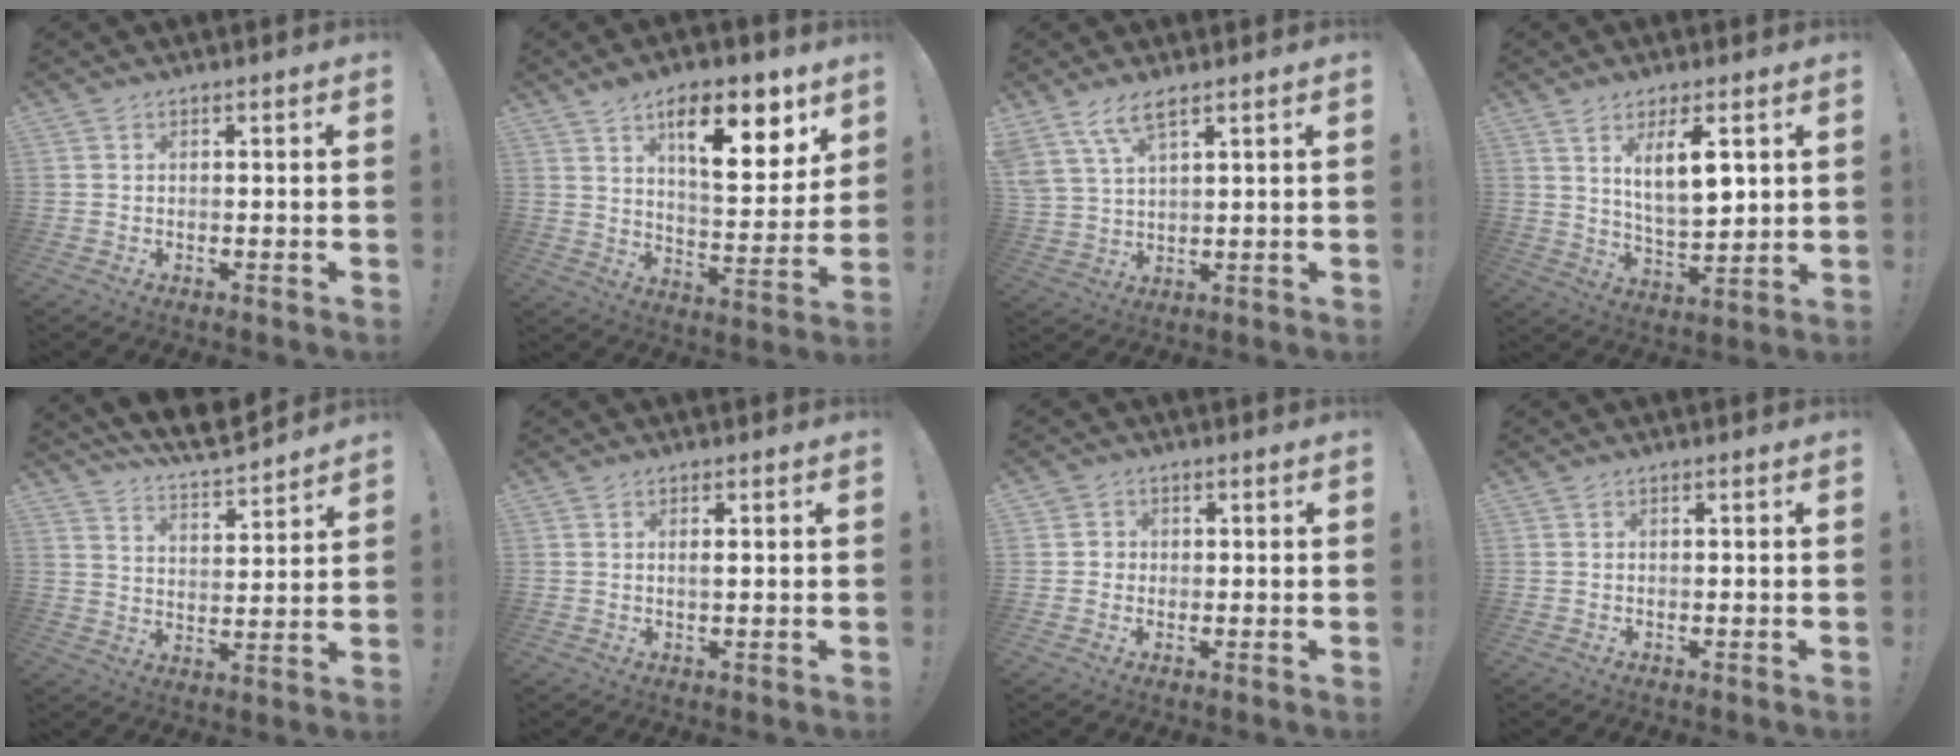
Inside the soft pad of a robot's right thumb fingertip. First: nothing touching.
{"total": 17.1, "force": [9.5, 6.6, 12.5], "torque": [-0.168, -0.051, 0.151]}
{"total": 7.0, "force": [5.0, 1.9, 4.5], "torque": [-0.100, -0.017, 0.099]}
{"total": 11.1, "force": [5.0, 3.5, 9.3], "torque": [-0.151, -0.024, 0.082]}
{"total": 8.9, "force": [8.4, 1.0, 3.0], "torque": [-0.067, -0.073, 0.146]}
{"total": 1.4, "force": [0.6, 0.3, 1.3], "torque": [-0.011, -0.005, 0.006]}
{"total": 2.5, "force": [-0.3, 2.4, 0.6], "torque": [-0.005, 0.005, -0.006]}
{"total": 0.0}